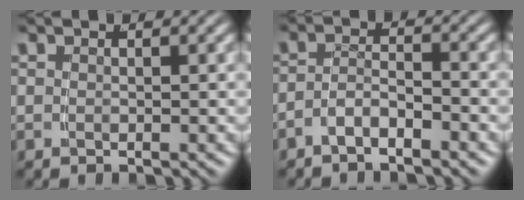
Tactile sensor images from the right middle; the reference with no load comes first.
{"total": 2.8, "force": [-2.4, 0.8, 1.1], "torque": [-0.016, -0.006, -0.043]}